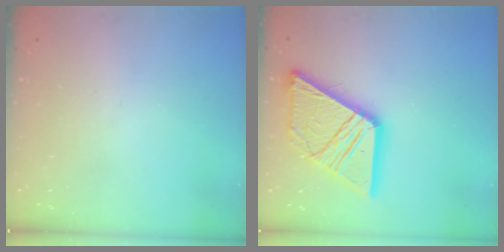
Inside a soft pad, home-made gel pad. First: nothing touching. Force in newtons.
{"total": 21.5, "press": 21.4, "slide": 2.5}